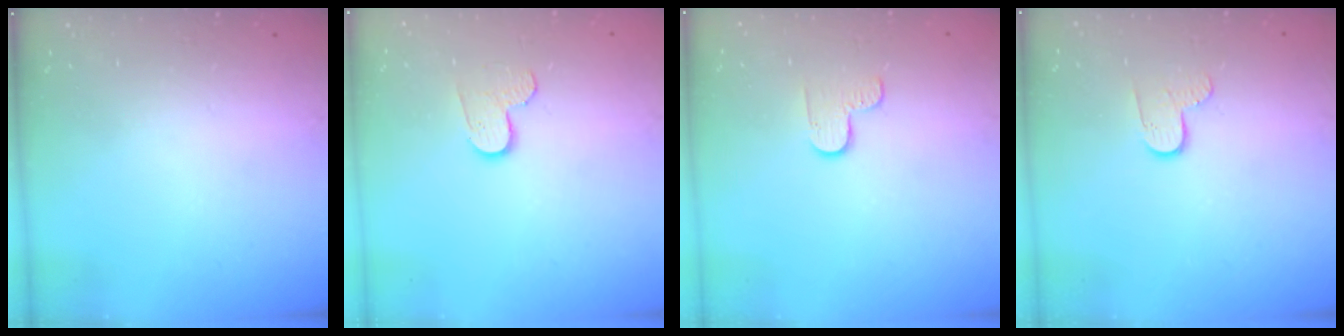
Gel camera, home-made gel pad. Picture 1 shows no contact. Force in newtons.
{"total": 6.3, "press": 6.3, "slide": 0.5}
{"total": 3.8, "press": 3.8, "slide": 0.4}
{"total": 5.9, "press": 5.9, "slide": 0.6}